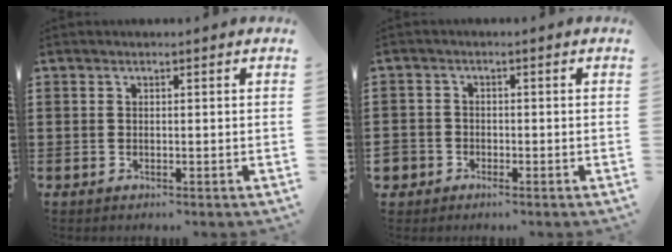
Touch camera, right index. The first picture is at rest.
{"total": 2.1, "force": [-1.6, 1.3, 0.0], "torque": [-0.017, -0.006, -0.038]}